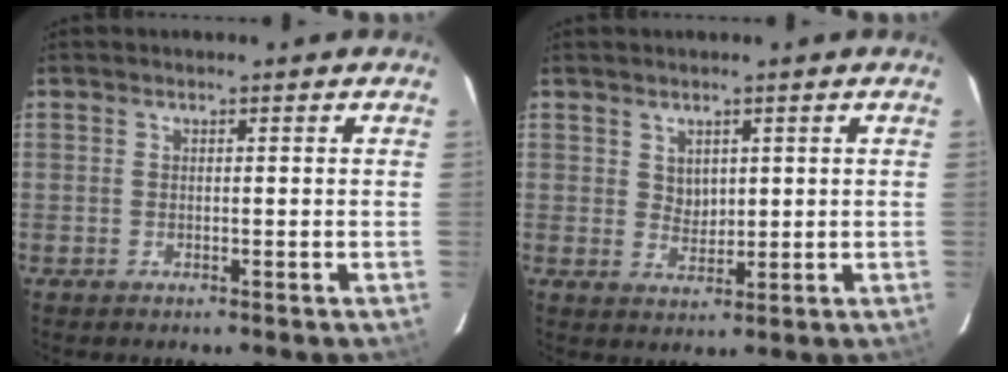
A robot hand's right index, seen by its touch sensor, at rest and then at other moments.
{"total": 2.8, "force": [1.4, 2.1, 1.1], "torque": [-0.014, 0.002, 0.029]}